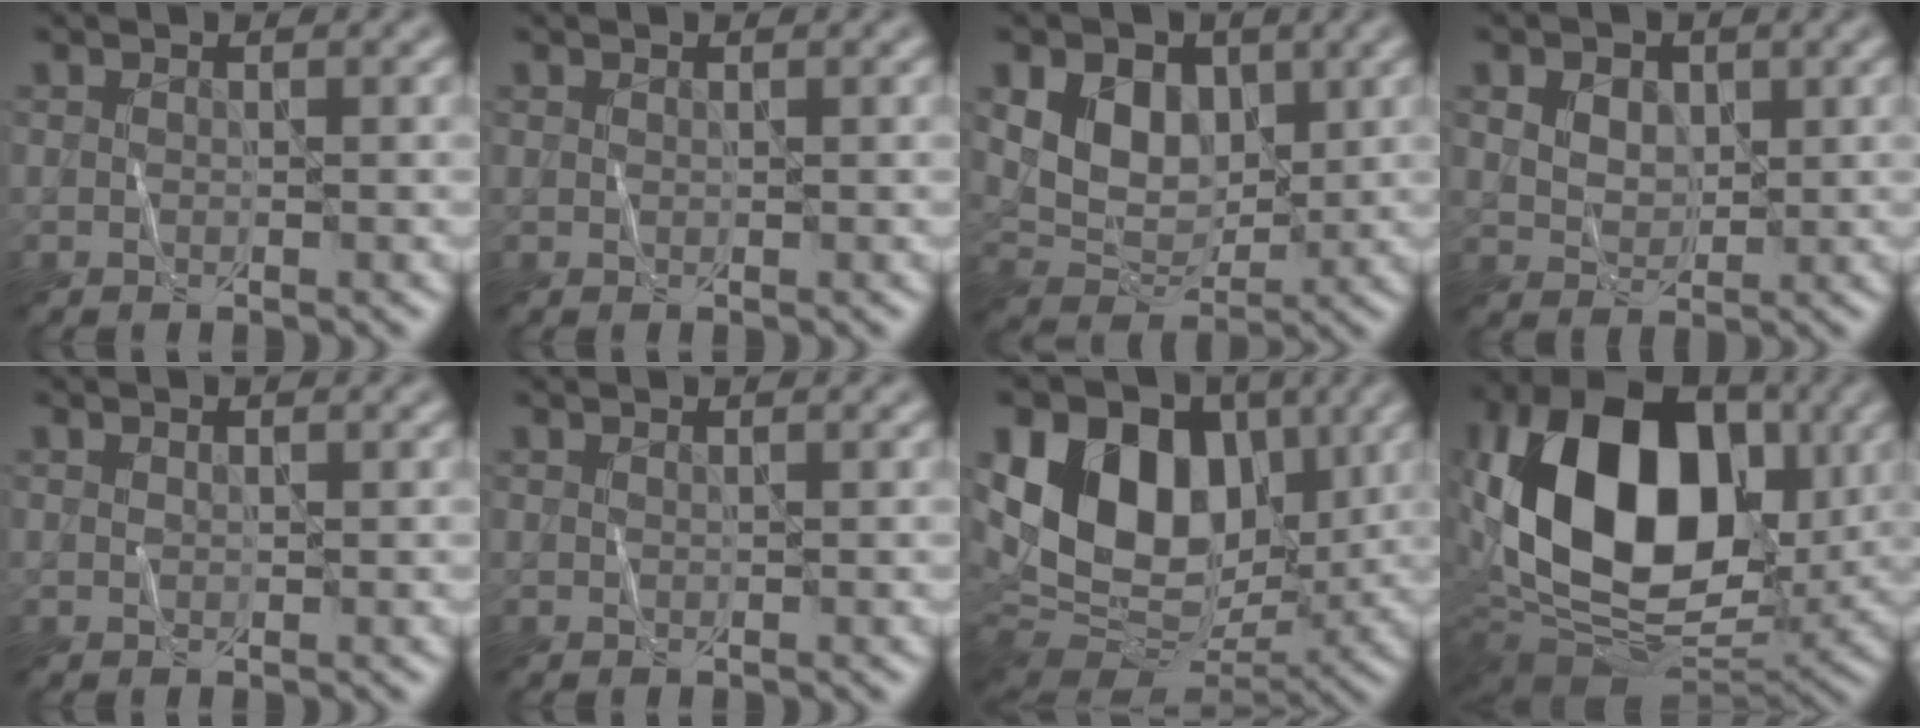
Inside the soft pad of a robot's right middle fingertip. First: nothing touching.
{"total": 0.0}
{"total": 5.5, "force": [1.8, 4.0, 3.3], "torque": [-0.064, -0.009, 0.032]}
{"total": 4.6, "force": [2.0, 3.2, 2.6], "torque": [-0.058, 0.012, 0.028]}
{"total": 0.6, "force": [0.3, 0.4, 0.4], "torque": [-0.006, 0.001, 0.005]}
{"total": 0.0}
{"total": 13.9, "force": [4.0, 9.5, 9.3], "torque": [-0.158, 0.015, 0.062]}
{"total": 16.4, "force": [1.6, 11.1, 11.9], "torque": [-0.204, 0.002, 0.016]}